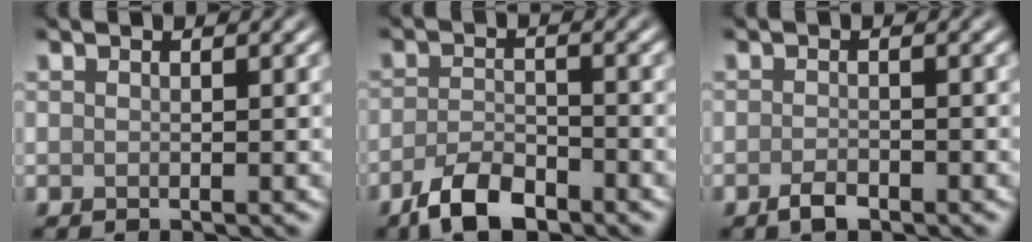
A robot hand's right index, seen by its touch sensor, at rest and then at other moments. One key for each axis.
{"total": 4.4, "fx": -3.1, "fy": 1.8, "fz": 2.6, "tx": -0.046, "ty": -0.004, "tz": -0.064}
{"total": 1.4, "fx": -1.0, "fy": 0.6, "fz": 0.9, "tx": -0.018, "ty": 0.000, "tz": -0.021}